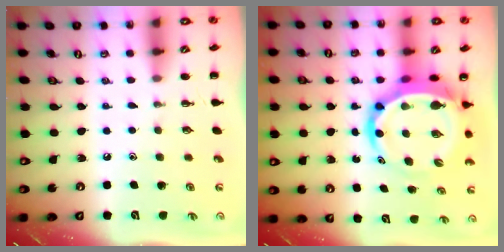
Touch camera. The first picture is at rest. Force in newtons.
{"total": 11.5, "press": 11.0, "slide": 3.2}